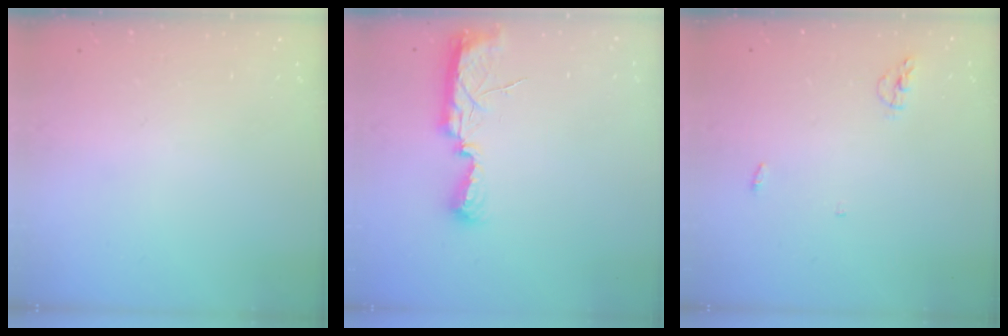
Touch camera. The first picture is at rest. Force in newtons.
{"total": 10.0, "press": 8.9, "slide": 4.5}
{"total": 4.3, "press": 4.1, "slide": 1.0}